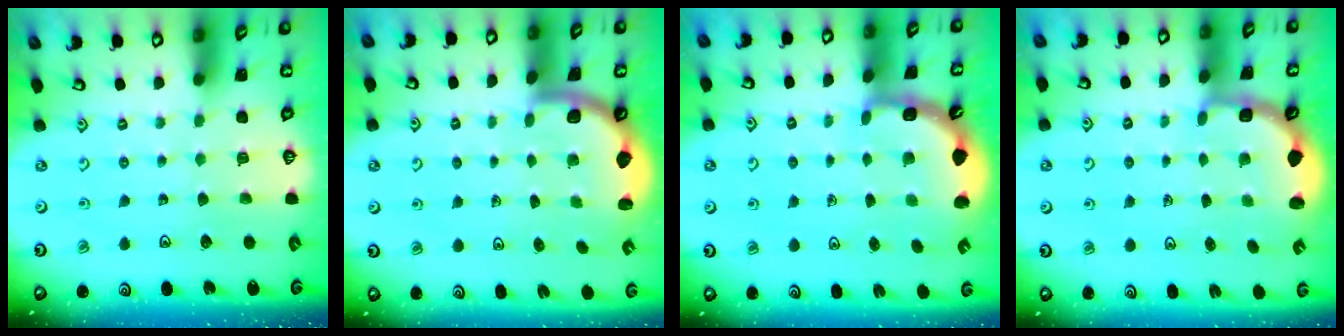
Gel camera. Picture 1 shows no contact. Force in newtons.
{"total": 1.7, "press": 1.7, "slide": 0.1}
{"total": 2.7, "press": 2.7, "slide": 0.6}
{"total": 3.0, "press": 2.0, "slide": 2.2}